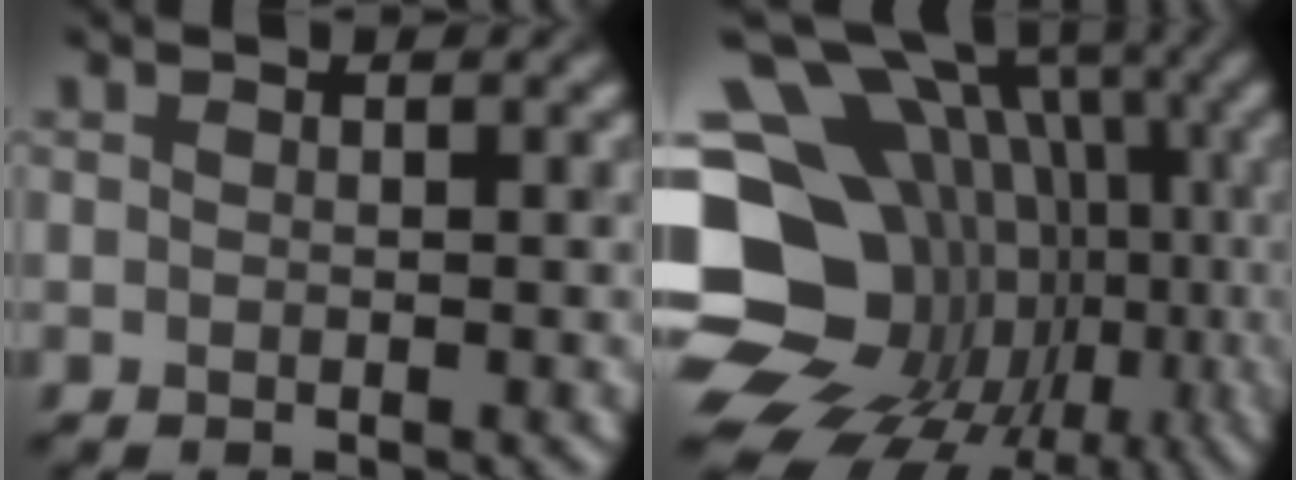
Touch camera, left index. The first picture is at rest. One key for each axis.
{"total": 20.0, "fx": -4.1, "fy": 16.7, "fz": 10.3, "tx": -0.161, "ty": 0.011, "tz": -0.074}